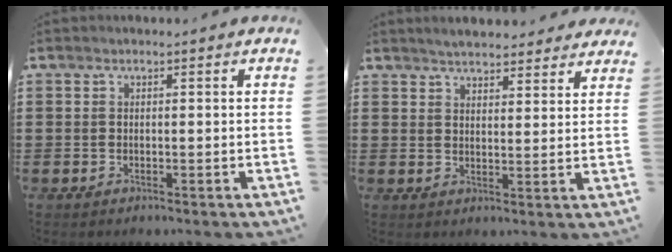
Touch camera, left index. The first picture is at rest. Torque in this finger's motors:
{"motor_torque": [0.88, 0.84, 0.35, 0.08]}